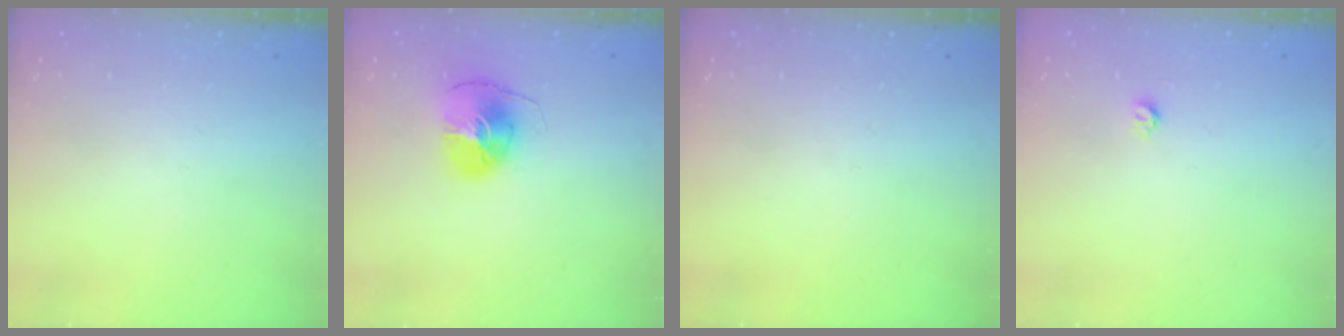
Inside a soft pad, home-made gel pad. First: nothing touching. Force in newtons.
{"total": 8.2, "press": 8.1, "slide": 1.3}
{"total": 0.0}
{"total": 3.4, "press": 3.4, "slide": 0.2}